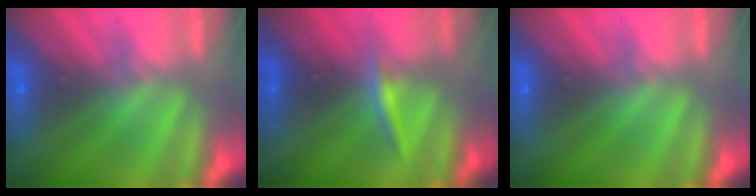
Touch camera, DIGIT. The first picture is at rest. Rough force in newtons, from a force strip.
{"total": 2.3}
{"total": 0.0}